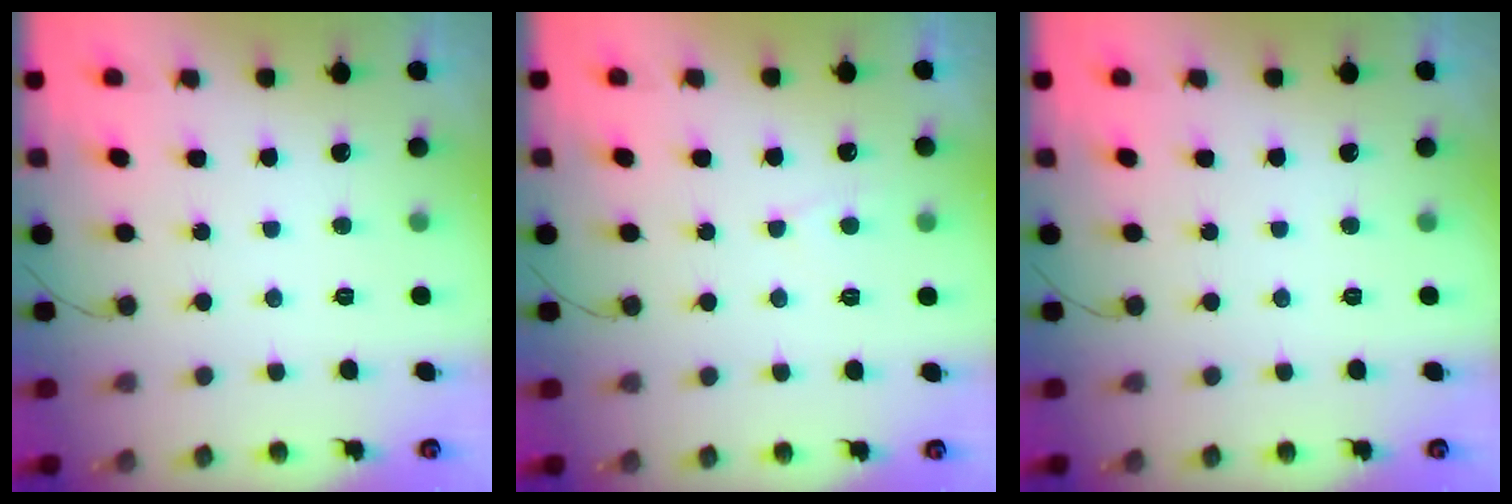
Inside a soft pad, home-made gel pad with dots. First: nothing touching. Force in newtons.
{"total": 3.4, "press": 3.4, "slide": 0.3}
{"total": 0.0}